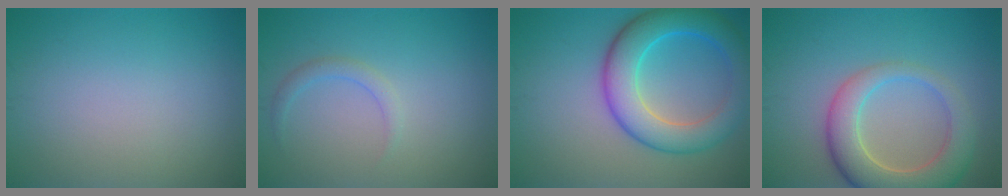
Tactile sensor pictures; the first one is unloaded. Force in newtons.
{"total": 1.3, "press": 1.3, "slide": 0.1}
{"total": 7.7, "press": 7.7, "slide": 0.2}
{"total": 6.8, "press": 6.8, "slide": 0.7}